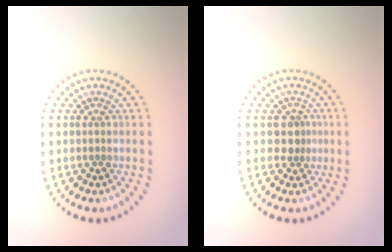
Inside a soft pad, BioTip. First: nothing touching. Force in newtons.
{"total": 1.9, "press": 1.3, "slide": 1.3}